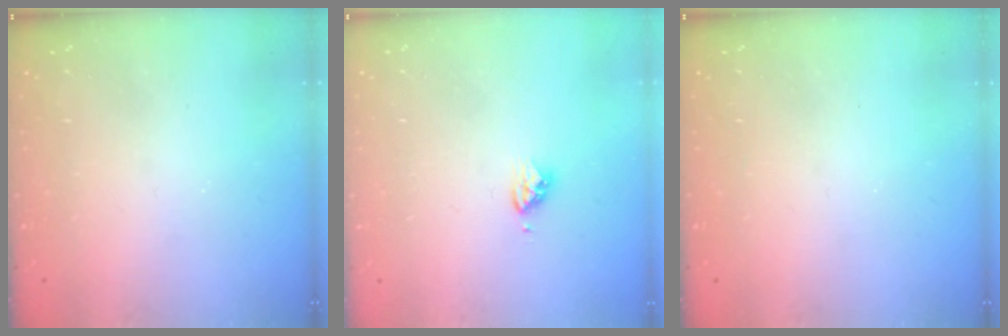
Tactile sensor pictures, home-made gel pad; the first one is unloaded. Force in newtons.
{"total": 3.6, "press": 3.5, "slide": 0.7}
{"total": 0.0}